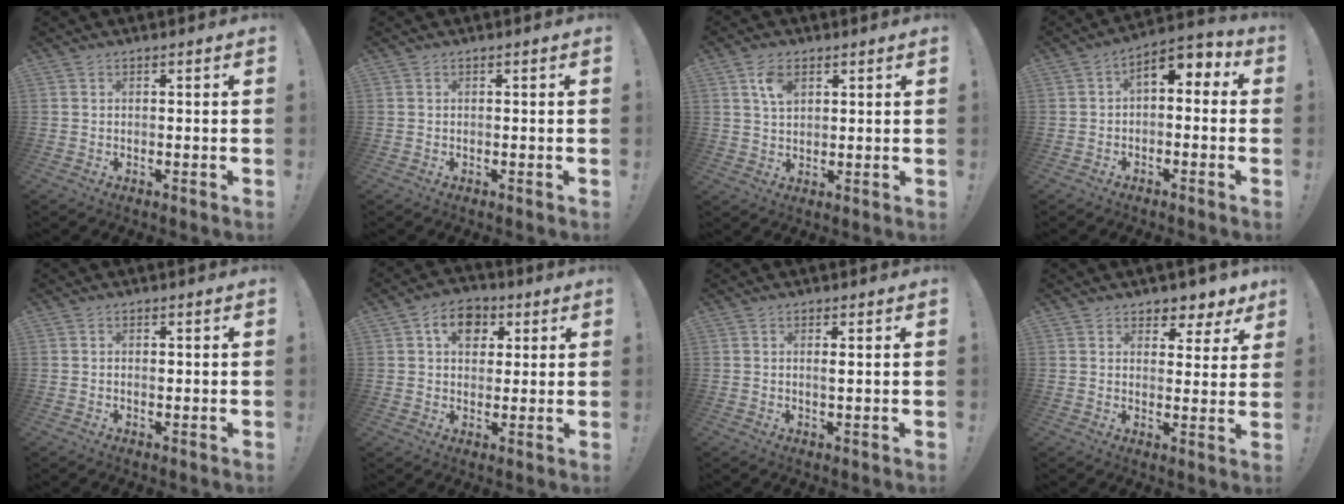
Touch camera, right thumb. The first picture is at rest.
{"total": 0.0}
{"total": 6.1, "force": [3.1, 4.0, 3.5], "torque": [-0.050, -0.009, 0.055]}
{"total": 5.9, "force": [1.1, 3.2, 4.8], "torque": [-0.062, -0.005, 0.020]}
{"total": 0.5, "force": [-0.1, 0.5, 0.3], "torque": [-0.005, 0.002, -0.003]}
{"total": 9.3, "force": [3.2, 7.3, 4.8], "torque": [-0.055, -0.006, 0.058]}
{"total": 1.3, "force": [0.4, 0.0, 1.2], "torque": [-0.014, -0.006, 0.004]}
{"total": 5.6, "force": [4.4, 3.2, 1.2], "torque": [-0.008, -0.042, 0.080]}